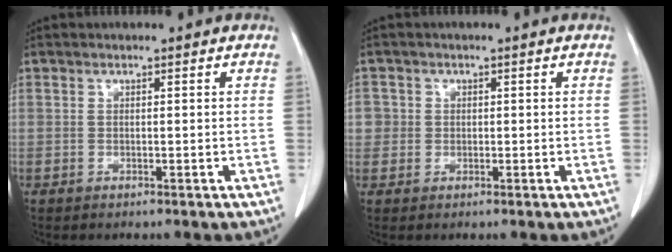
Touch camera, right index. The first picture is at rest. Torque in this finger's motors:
{"motor_torque": [0.17, 0.00, -0.02, 0.01]}